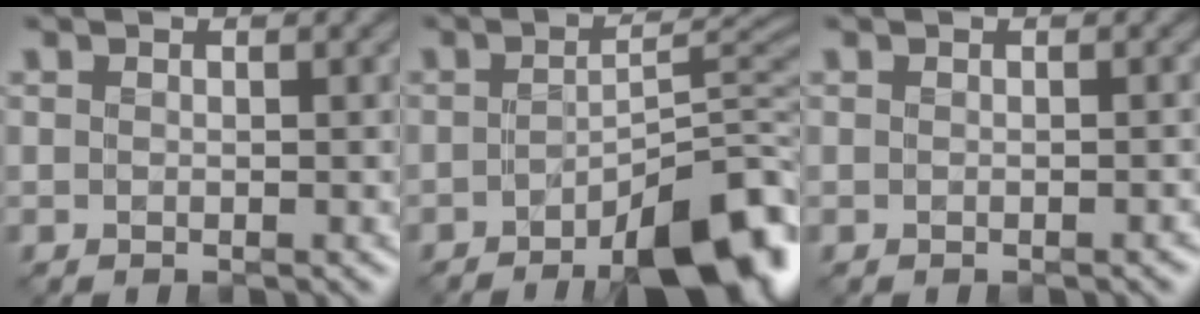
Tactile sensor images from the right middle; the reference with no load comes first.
{"total": 9.7, "force": [-5.7, 2.5, 7.4], "torque": [-0.095, 0.004, -0.080]}
{"total": 0.6, "force": [-0.1, 0.3, 0.5], "torque": [-0.001, 0.009, -0.002]}